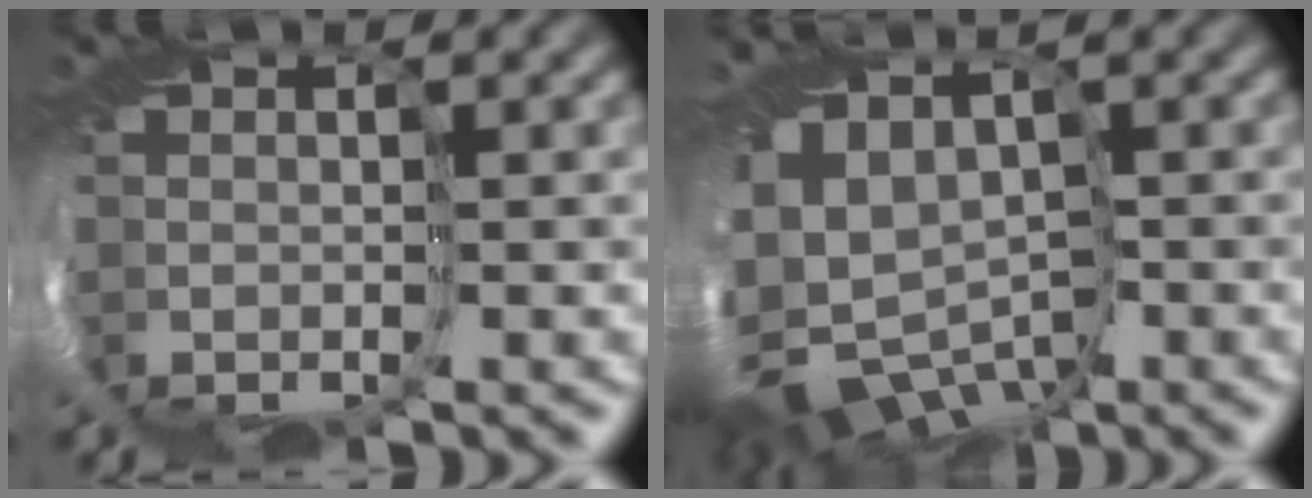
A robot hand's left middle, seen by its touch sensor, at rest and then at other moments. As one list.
[{"total": 9.4, "force": [-5.8, 6.2, 4.1], "torque": [-0.096, -0.028, -0.068]}]